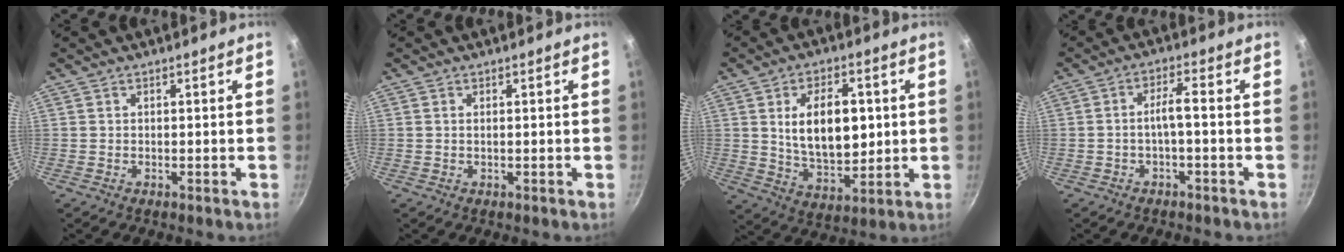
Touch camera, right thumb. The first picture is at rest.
{"total": 0.6, "force": [0.2, 0.2, 0.5], "torque": [-0.010, 0.000, 0.002]}
{"total": 14.4, "force": [2.2, 8.3, 11.6], "torque": [-0.162, -0.016, 0.044]}
{"total": 3.8, "force": [-1.3, 0.8, 3.5], "torque": [-0.072, 0.027, -0.025]}